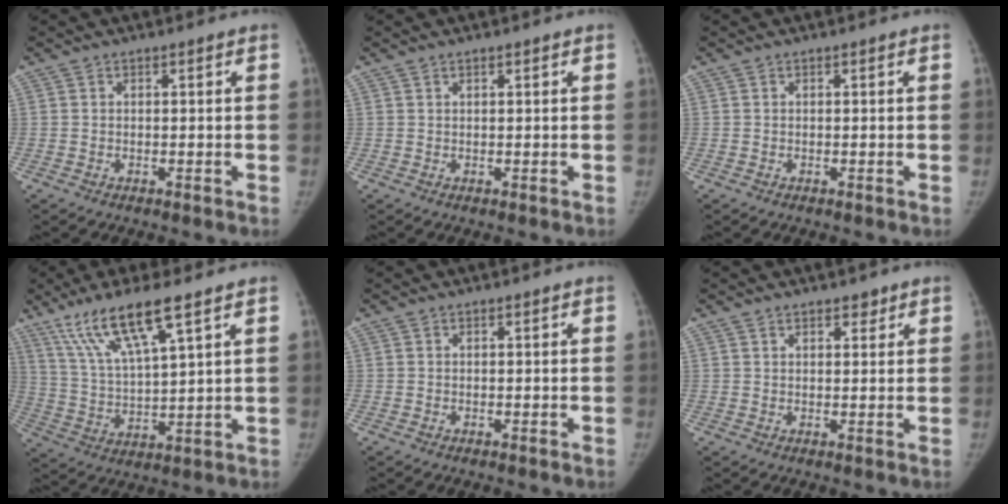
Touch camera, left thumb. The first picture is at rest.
{"total": 0.5, "force": [0.4, 0.1, 0.3], "torque": [-0.006, -0.001, 0.007]}
{"total": 0.0}
{"total": 13.4, "force": [8.4, 2.1, 10.2], "torque": [-0.204, -0.029, 0.172]}
{"total": 0.0}
{"total": 2.4, "force": [1.8, 1.2, 1.1], "torque": [-0.001, -0.009, 0.024]}